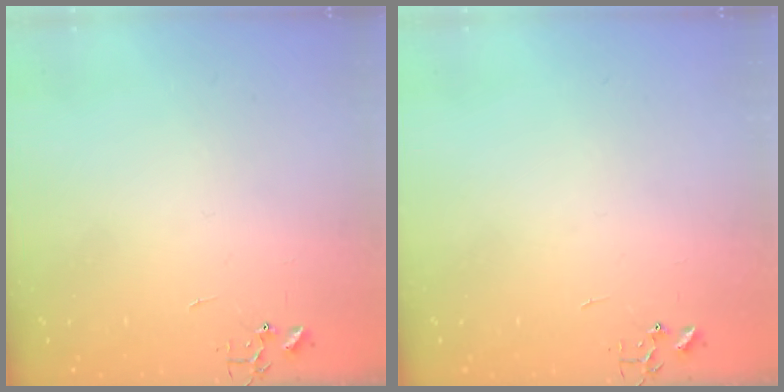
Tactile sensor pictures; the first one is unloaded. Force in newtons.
{"total": 0.0}